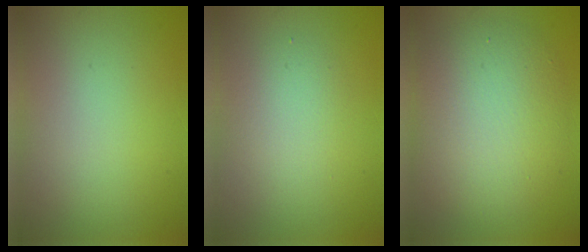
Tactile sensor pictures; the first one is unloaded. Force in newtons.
{"total": 2.4, "press": 2.4, "slide": 0.1}
{"total": 6.9, "press": 6.9, "slide": 0.7}